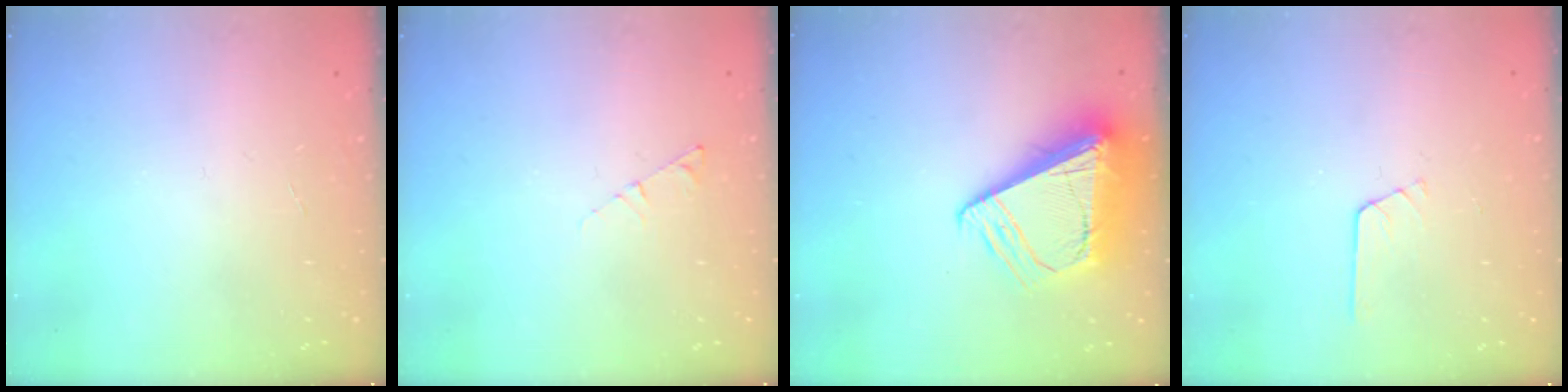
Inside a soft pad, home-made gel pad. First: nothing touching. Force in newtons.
{"total": 2.7, "press": 2.6, "slide": 0.3}
{"total": 14.3, "press": 14.1, "slide": 1.9}
{"total": 4.9, "press": 4.9, "slide": 0.4}